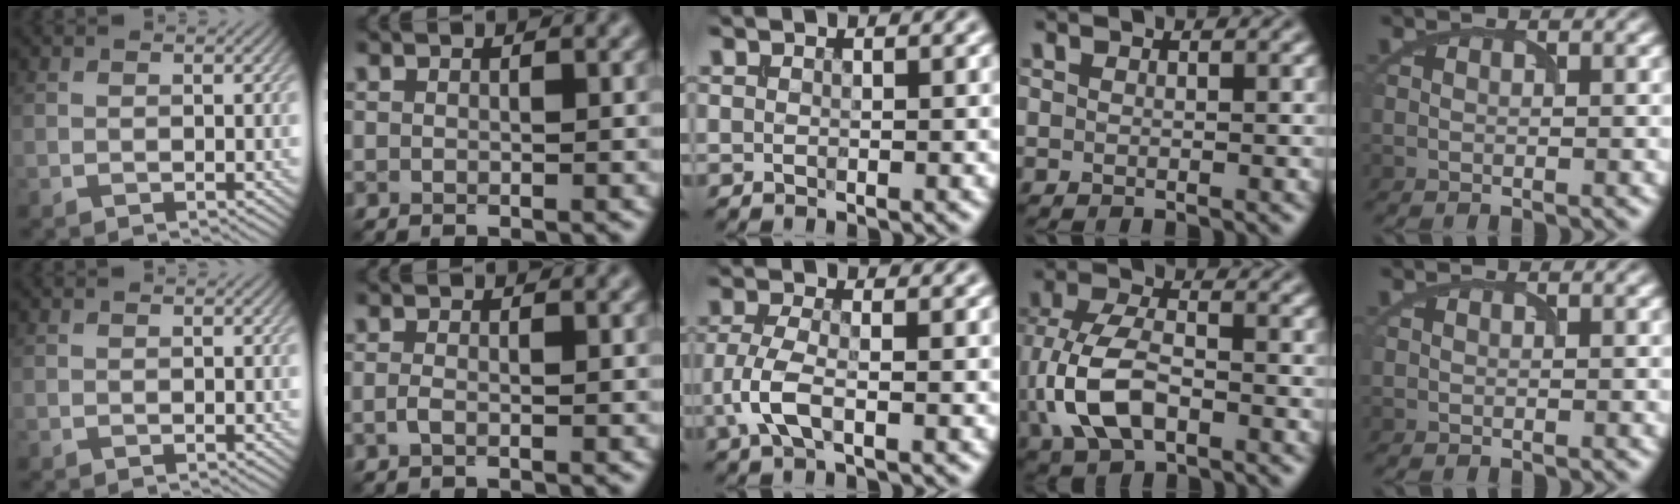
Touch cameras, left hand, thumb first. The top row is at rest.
{"index": {"total": 0.8, "force": [-0.3, 0.3, 0.7], "torque": [-0.017, -0.002, -0.009]}, "middle": {"total": 3.3, "force": [-1.1, 1.4, 2.8], "torque": [-0.068, 0.001, -0.030]}, "ring": {"total": 7.1, "force": [-1.7, 4.1, 5.5], "torque": [-0.129, -0.001, -0.038]}}